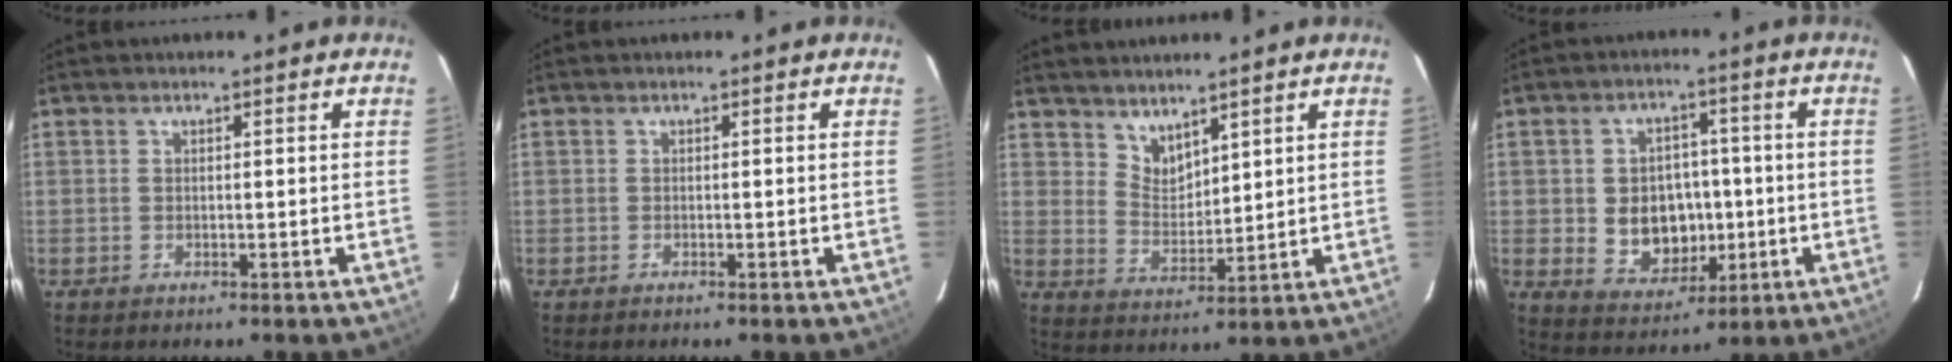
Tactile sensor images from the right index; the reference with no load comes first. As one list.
[{"total": 0.0}, {"total": 5.2, "force": [4.4, 2.3, 1.6], "torque": [-0.022, -0.005, 0.088]}, {"total": 9.7, "force": [-1.0, 8.0, 5.4], "torque": [-0.118, 0.007, 0.004]}]